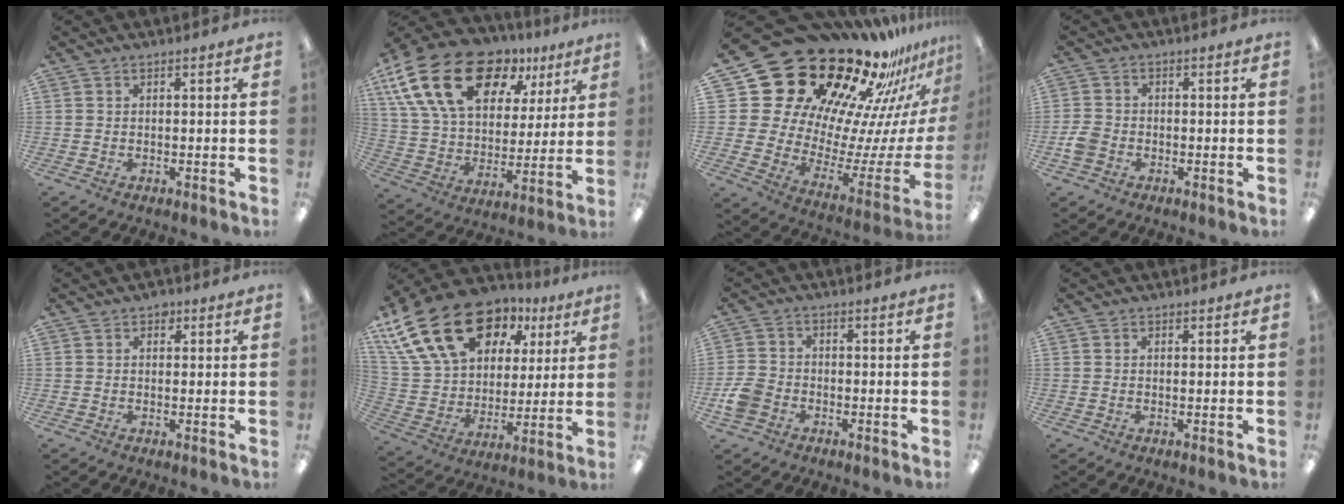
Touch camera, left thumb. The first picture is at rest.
{"total": 23.2, "force": [12.6, 13.4, 14.1], "torque": [-0.268, -0.059, 0.226]}
{"total": 28.0, "force": [21.4, 13.4, 12.0], "torque": [-0.161, -0.219, 0.412]}
{"total": 4.2, "force": [-1.7, 3.3, 1.9], "torque": [-0.027, 0.014, -0.027]}
{"total": 2.0, "force": [1.2, 1.4, 0.8], "torque": [-0.001, -0.002, 0.017]}
{"total": 24.9, "force": [12.9, 16.3, 13.8], "torque": [-0.270, -0.052, 0.240]}
{"total": 5.7, "force": [-2.4, 4.5, 2.6], "torque": [-0.051, 0.019, -0.043]}
{"total": 0.7, "force": [0.5, 0.5, -0.1], "torque": [0.010, -0.002, 0.007]}